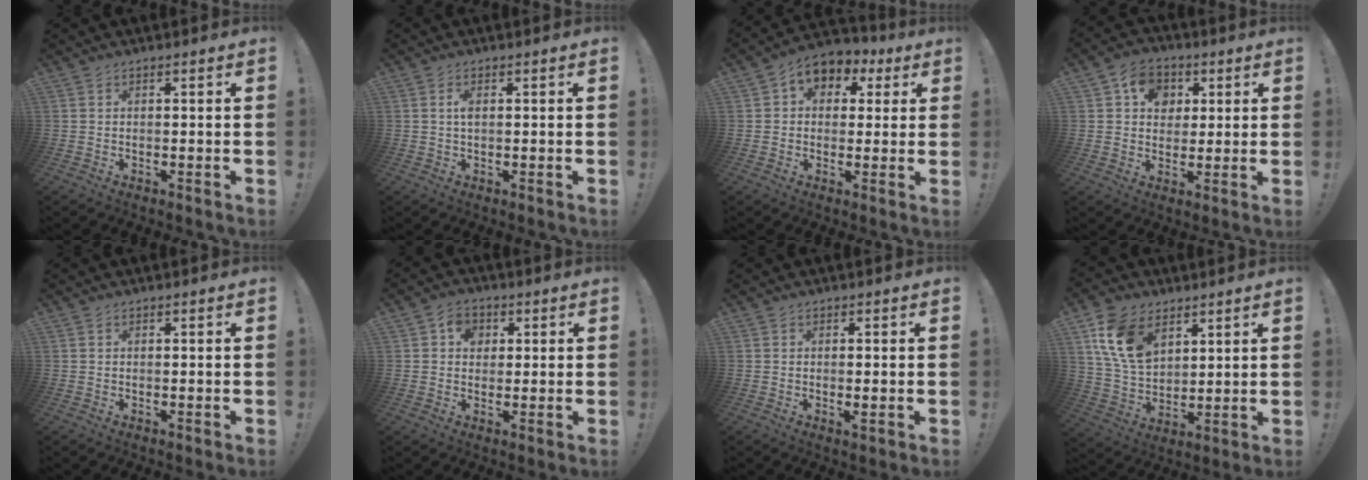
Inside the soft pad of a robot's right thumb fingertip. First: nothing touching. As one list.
[{"total": 1.7, "force": [0.1, 0.6, 1.5], "torque": [-0.026, 0.002, -0.001]}, {"total": 6.8, "force": [1.9, 5.9, 2.9], "torque": [-0.038, -0.007, 0.040]}, {"total": 10.1, "force": [3.2, 8.6, 4.3], "torque": [-0.063, -0.004, 0.064]}, {"total": 0.0}, {"total": 5.5, "force": [1.4, 4.7, 2.5], "torque": [-0.034, 0.003, 0.024]}, {"total": 1.6, "force": [-0.1, 0.2, 1.6], "torque": [-0.028, -0.001, -0.001]}, {"total": 15.4, "force": [7.3, 10.1, 9.0], "torque": [-0.172, -0.025, 0.142]}]